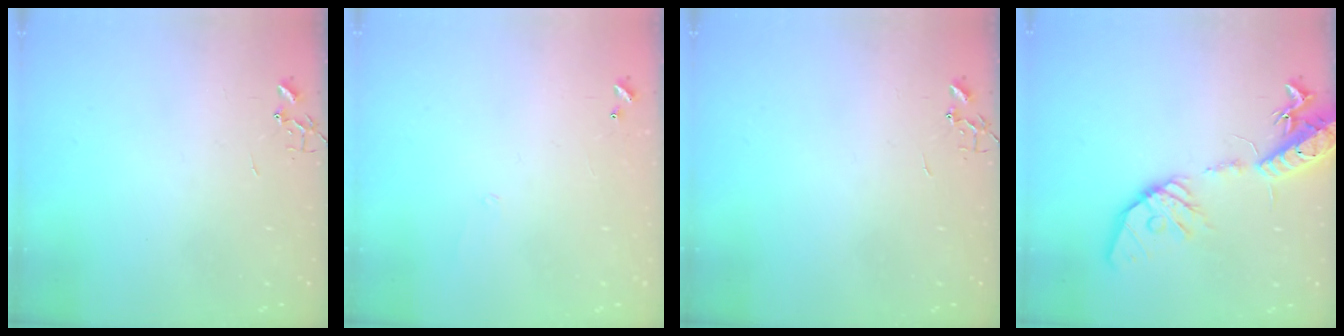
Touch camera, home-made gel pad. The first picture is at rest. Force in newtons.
{"total": 5.6, "press": 5.6, "slide": 0.4}
{"total": 0.0}
{"total": 18.6, "press": 18.2, "slide": 3.5}